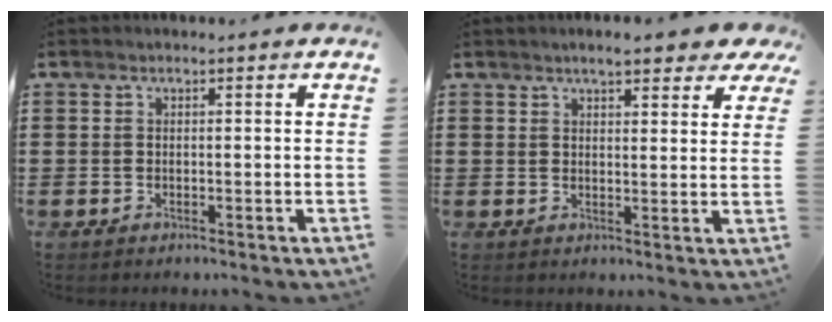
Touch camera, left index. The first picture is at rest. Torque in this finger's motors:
{"motor_torque": [1.05, -1.09, 0.61, 0.12]}